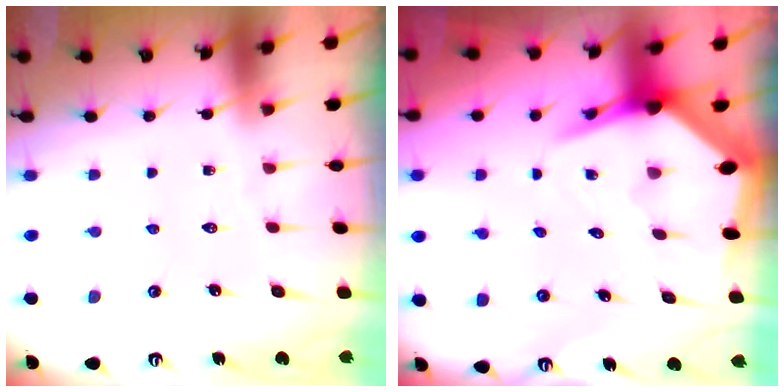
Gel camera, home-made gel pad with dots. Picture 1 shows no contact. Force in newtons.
{"total": 6.0, "press": 5.9, "slide": 0.8}